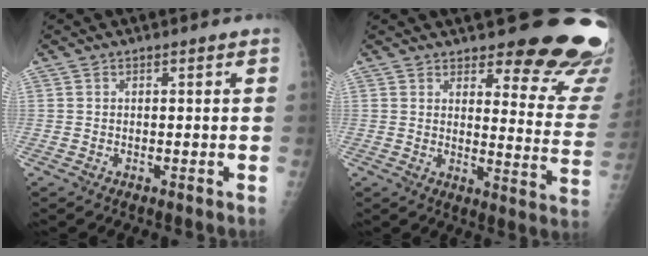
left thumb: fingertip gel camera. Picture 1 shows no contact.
{"total": 19.6, "force": [15.8, 5.6, 10.2], "torque": [-0.080, -0.126, 0.179]}